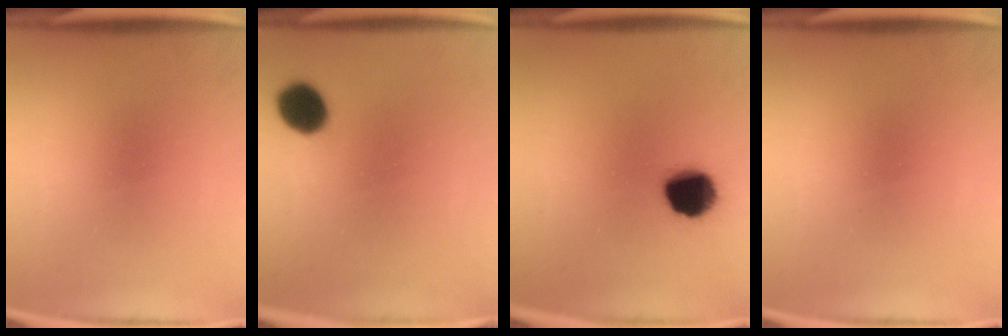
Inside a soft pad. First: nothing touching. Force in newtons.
{"total": 8.2}
{"total": 10.6}
{"total": 0.0}